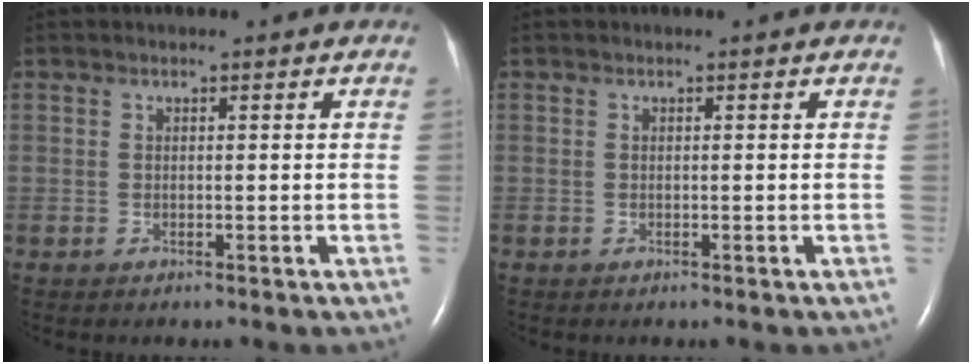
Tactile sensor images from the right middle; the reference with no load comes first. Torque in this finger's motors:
{"motor_torque": [-0.07, 0.07, -0.21, -0.09]}